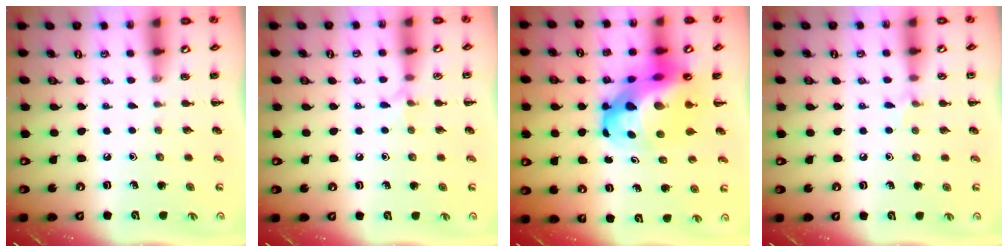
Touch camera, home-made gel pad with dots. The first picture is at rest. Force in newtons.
{"total": 4.6, "press": 4.4, "slide": 1.1}
{"total": 17.0, "press": 16.4, "slide": 4.5}
{"total": 4.8, "press": 4.5, "slide": 1.7}